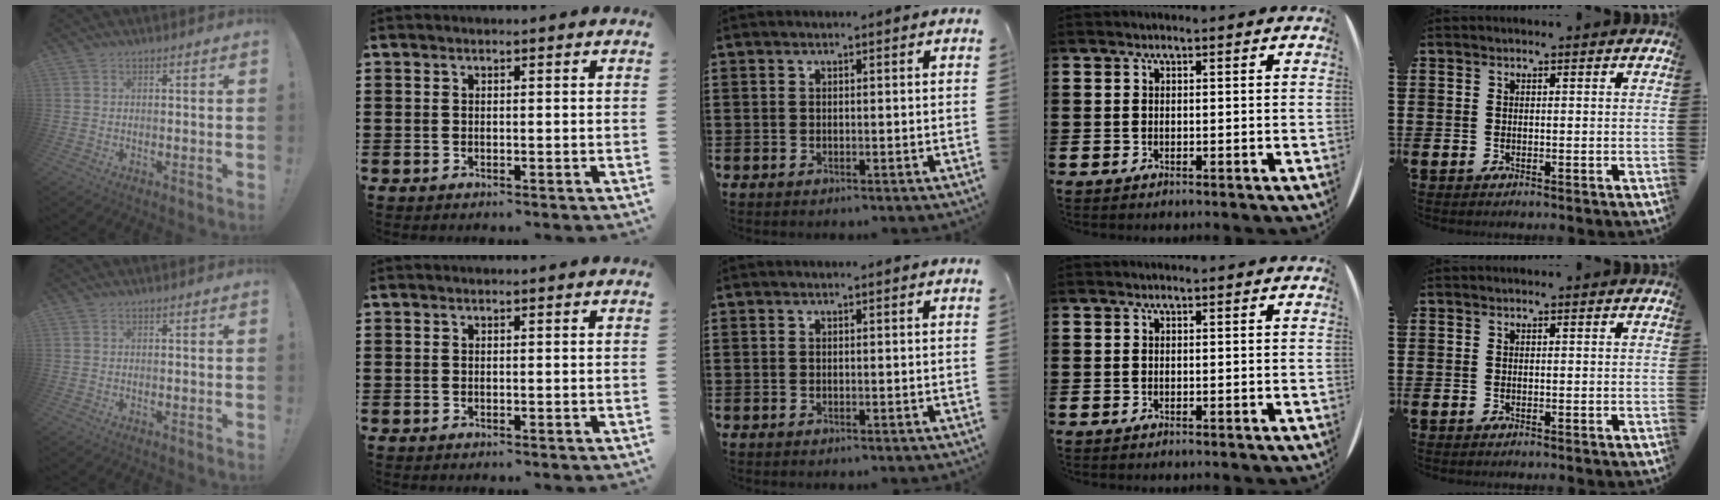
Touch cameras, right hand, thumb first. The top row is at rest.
{}